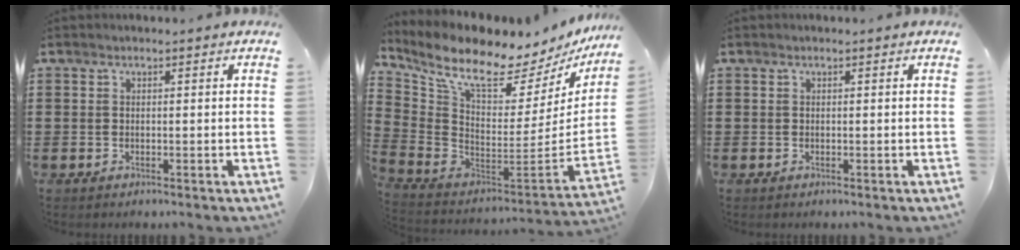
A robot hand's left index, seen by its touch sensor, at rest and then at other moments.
{"total": 8.8, "force": [7.3, 1.7, 4.6], "torque": [-0.120, -0.076, 0.118]}
{"total": 0.0}